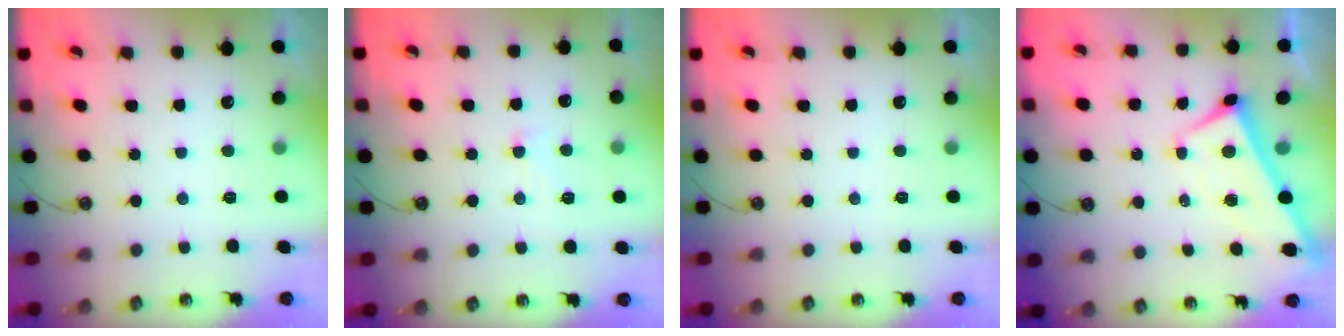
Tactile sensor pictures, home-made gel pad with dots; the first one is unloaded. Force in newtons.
{"total": 0.8, "press": 0.2, "slide": 0.8}
{"total": 0.0}
{"total": 2.3, "press": 2.2, "slide": 0.2}